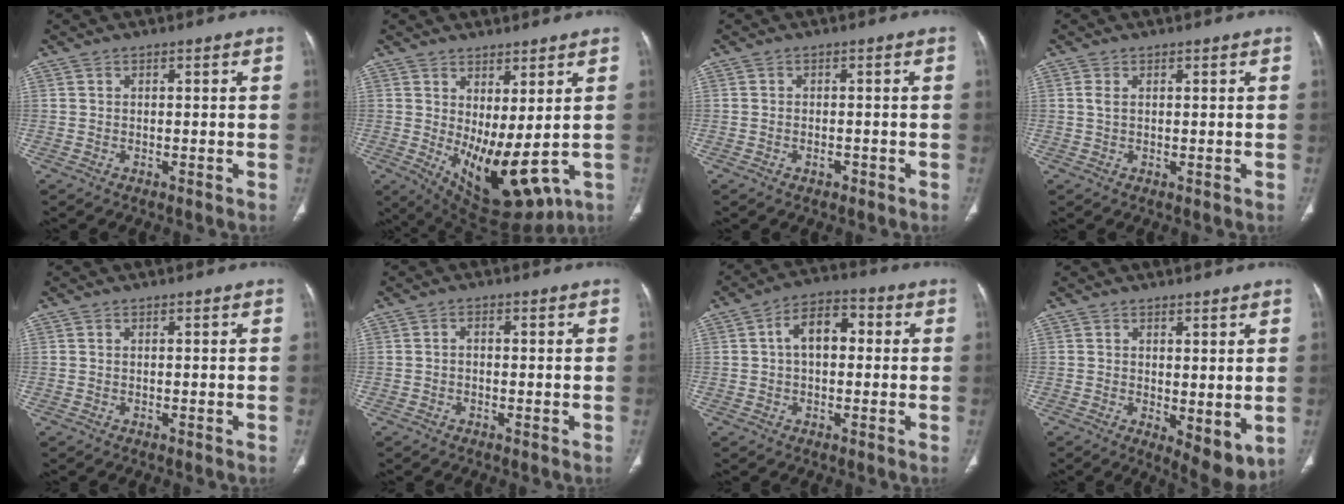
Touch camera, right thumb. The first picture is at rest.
{"total": 12.4, "force": [0.2, 5.3, 11.2], "torque": [-0.169, -0.024, 0.030]}
{"total": 1.3, "force": [-0.7, 0.9, 0.7], "torque": [-0.011, 0.008, -0.009]}
{"total": 1.3, "force": [0.4, 0.6, 1.1], "torque": [-0.031, -0.001, 0.010]}
{"total": 0.0}
{"total": 1.0, "force": [-0.1, 0.7, 0.8], "torque": [-0.011, 0.003, -0.005]}
{"total": 8.2, "force": [1.0, 5.0, 6.4], "torque": [-0.094, 0.029, 0.007]}
{"total": 6.6, "force": [0.1, 2.8, 6.0], "torque": [-0.076, -0.021, 0.012]}